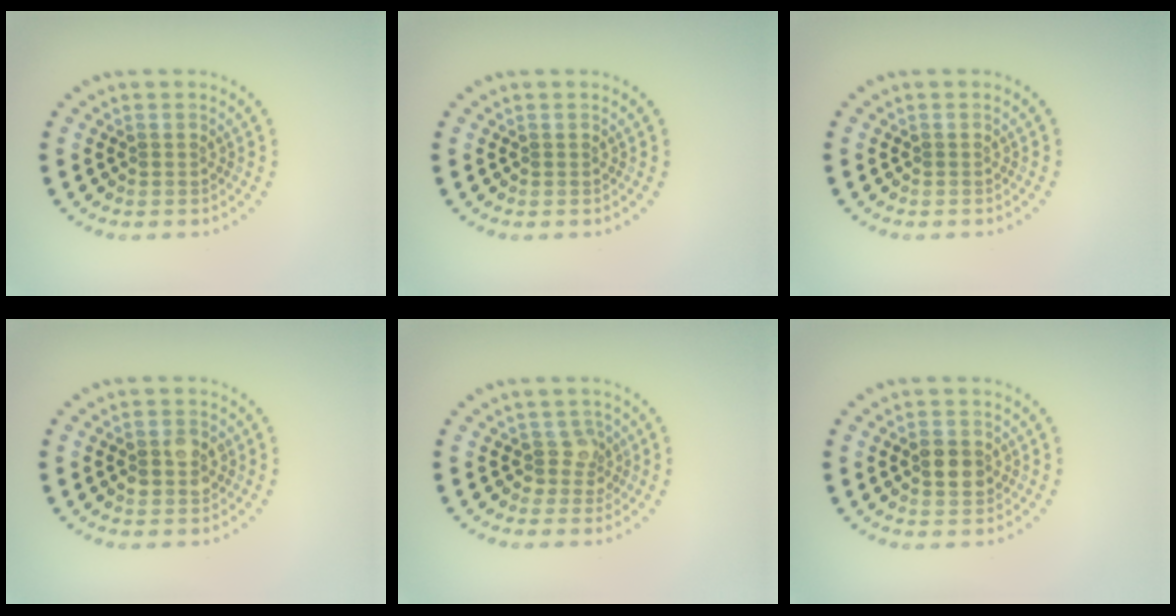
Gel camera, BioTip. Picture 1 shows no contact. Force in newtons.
{"total": 0.0}
{"total": 0.0}
{"total": 2.7, "press": 2.7, "slide": 0.1}
{"total": 1.9, "press": 1.5, "slide": 1.2}
{"total": 2.8, "press": 2.8, "slide": 0.1}